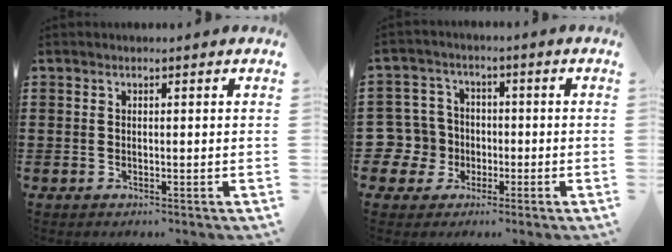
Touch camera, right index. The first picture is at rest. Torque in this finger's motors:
{"motor_torque": [0.08, 1.51, 0.10, -0.01]}